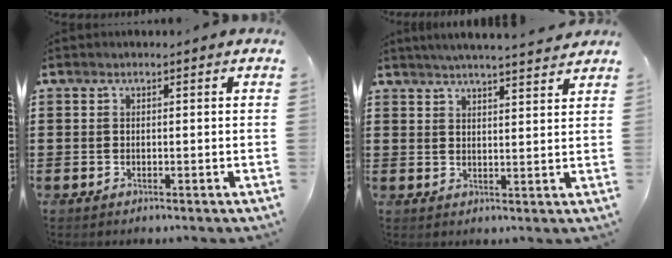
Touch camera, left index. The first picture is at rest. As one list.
[{"total": 3.8, "force": [3.6, -0.5, 0.9], "torque": [-0.029, -0.015, 0.063]}]